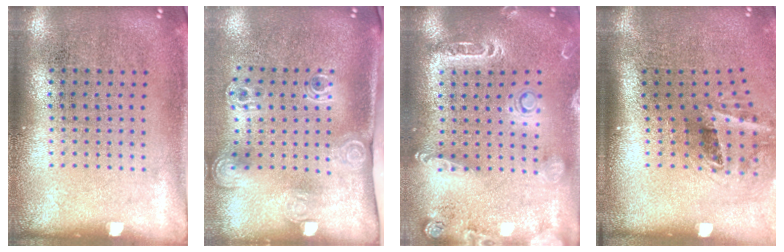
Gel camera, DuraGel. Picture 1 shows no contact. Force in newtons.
{"total": 2.1, "press": 1.4, "slide": 1.6}
{"total": 2.0, "press": 1.9, "slide": 0.6}
{"total": 2.2, "press": 1.3, "slide": 1.7}